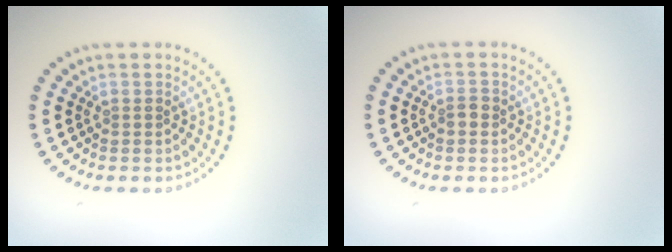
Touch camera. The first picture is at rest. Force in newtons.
{"total": 1.0, "press": 1.0, "slide": 0.2}